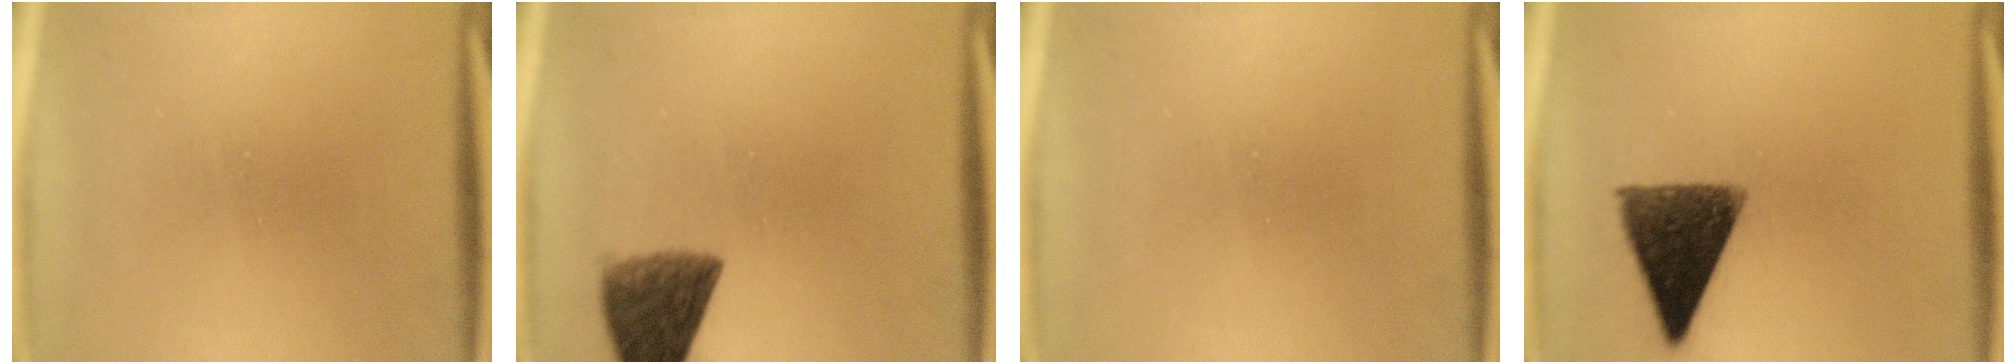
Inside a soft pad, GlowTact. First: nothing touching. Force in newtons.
{"total": 7.5}
{"total": 0.0}
{"total": 11.7}